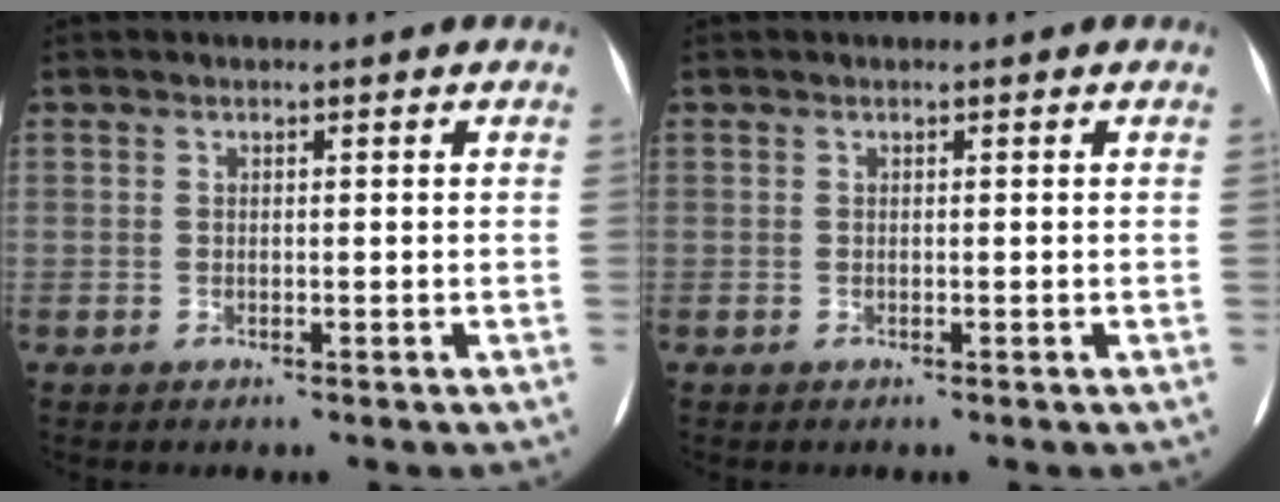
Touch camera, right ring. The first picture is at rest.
{"total": 0.0}